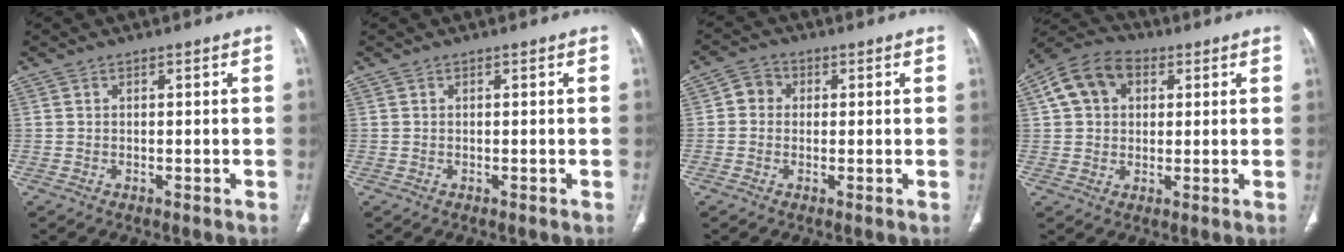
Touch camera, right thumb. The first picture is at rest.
{"total": 0.0}
{"total": 3.7, "force": [0.3, 3.3, 1.5], "torque": [-0.008, 0.008, -0.003]}
{"total": 10.4, "force": [3.2, 7.8, 6.1], "torque": [-0.097, 0.015, 0.047]}